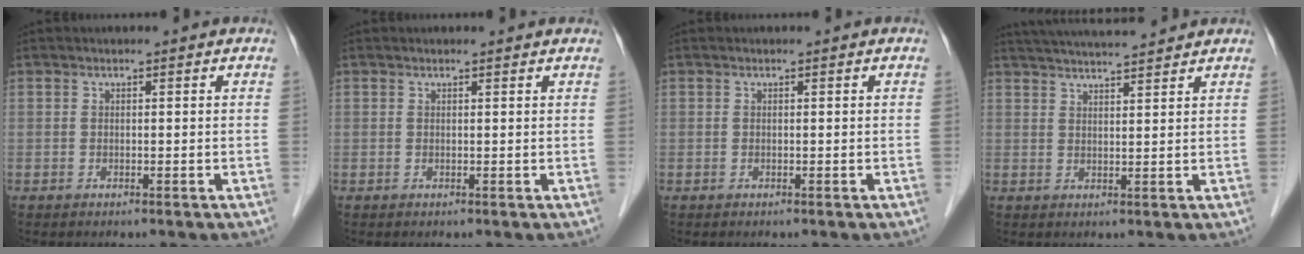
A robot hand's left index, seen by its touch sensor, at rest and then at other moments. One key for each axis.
{"total": 1.5, "fx": 1.5, "fy": 0.2, "fz": 0.3, "tx": -0.012, "ty": 0.010, "tz": 0.015}
{"total": 0.0}
{"total": 10.3, "fx": 9.6, "fy": 0.3, "fz": 3.9, "tx": -0.068, "ty": 0.027, "tz": 0.141}